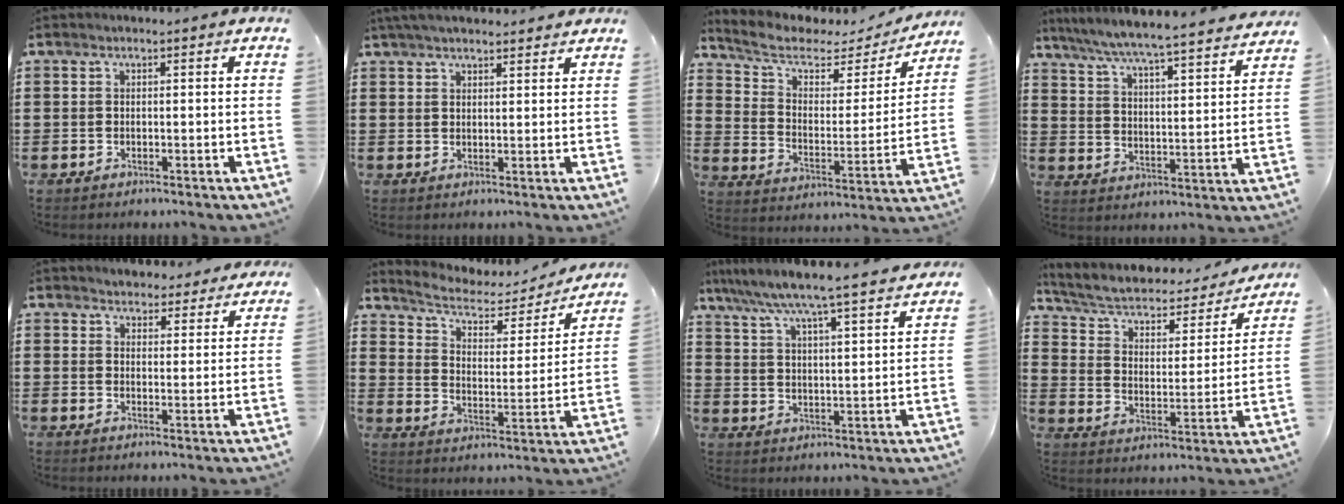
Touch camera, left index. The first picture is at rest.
{"total": 3.6, "force": [3.3, 0.4, 1.2], "torque": [-0.032, -0.002, 0.064]}
{"total": 6.0, "force": [4.4, 2.9, 3.0], "torque": [-0.083, -0.022, 0.071]}
{"total": 5.5, "force": [5.3, -0.8, 1.5], "torque": [-0.055, -0.045, 0.084]}
{"total": 3.4, "force": [3.3, 0.8, -0.3], "torque": [-0.009, -0.010, 0.062]}
{"total": 4.4, "force": [3.3, 1.9, 2.1], "torque": [-0.061, -0.020, 0.047]}
{"total": 5.9, "force": [5.4, -1.1, 2.1], "torque": [-0.065, -0.043, 0.084]}
{"total": 4.3, "force": [2.9, 2.3, 2.1], "torque": [-0.059, -0.023, 0.042]}